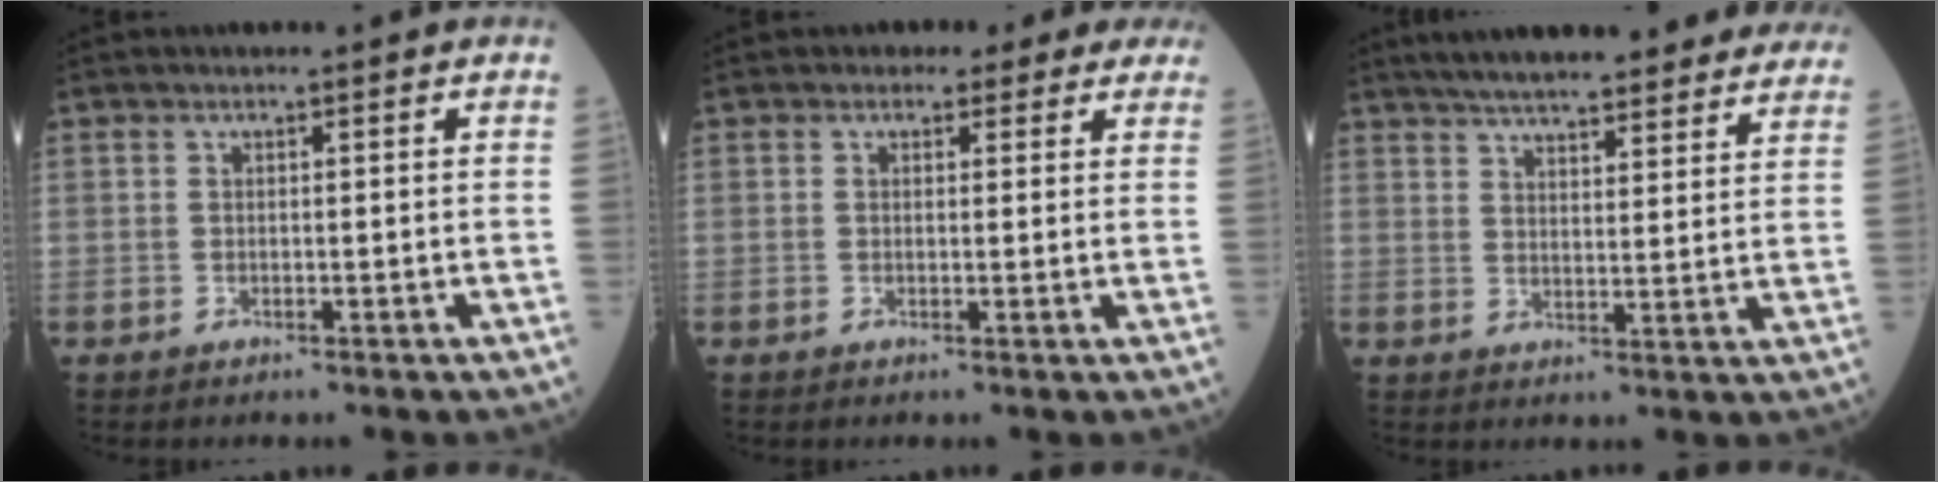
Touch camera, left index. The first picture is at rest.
{"total": 5.0, "force": [4.0, 2.8, 0.8], "torque": [0.008, 0.005, 0.028]}
{"total": 23.7, "force": [20.9, 4.5, 10.3], "torque": [-0.155, 0.010, 0.262]}